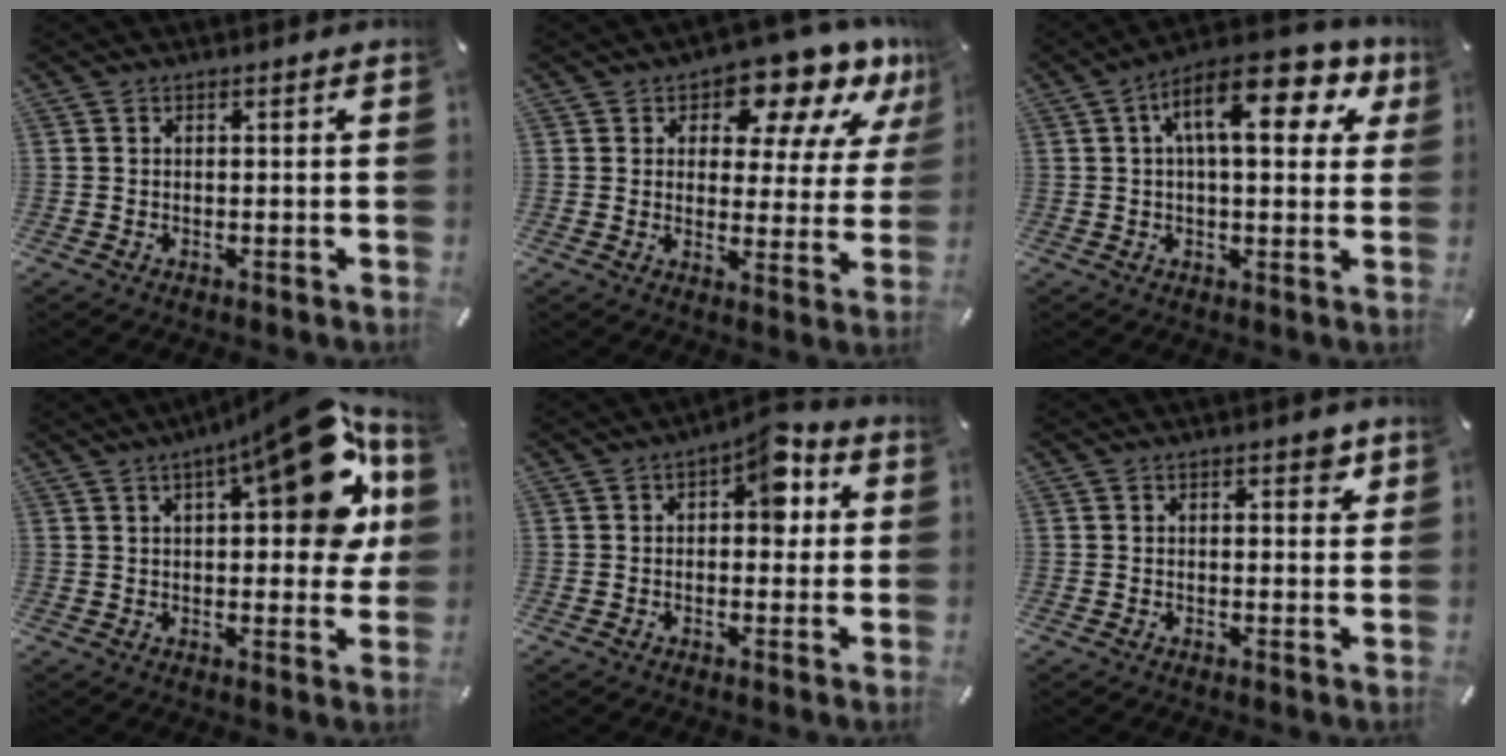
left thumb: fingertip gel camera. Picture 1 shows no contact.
{"total": 14.4, "force": [10.5, 6.5, 7.4], "torque": [-0.104, -0.069, 0.178]}
{"total": 15.4, "force": [5.7, 6.6, 12.7], "torque": [-0.200, -0.009, 0.091]}
{"total": 18.8, "force": [7.6, 6.5, 15.9], "torque": [-0.200, -0.046, 0.114]}
{"total": 8.1, "force": [2.6, 4.5, 6.1], "torque": [-0.068, -0.010, 0.037]}
{"total": 2.7, "force": [1.4, 1.5, 1.8], "torque": [-0.015, -0.003, 0.018]}